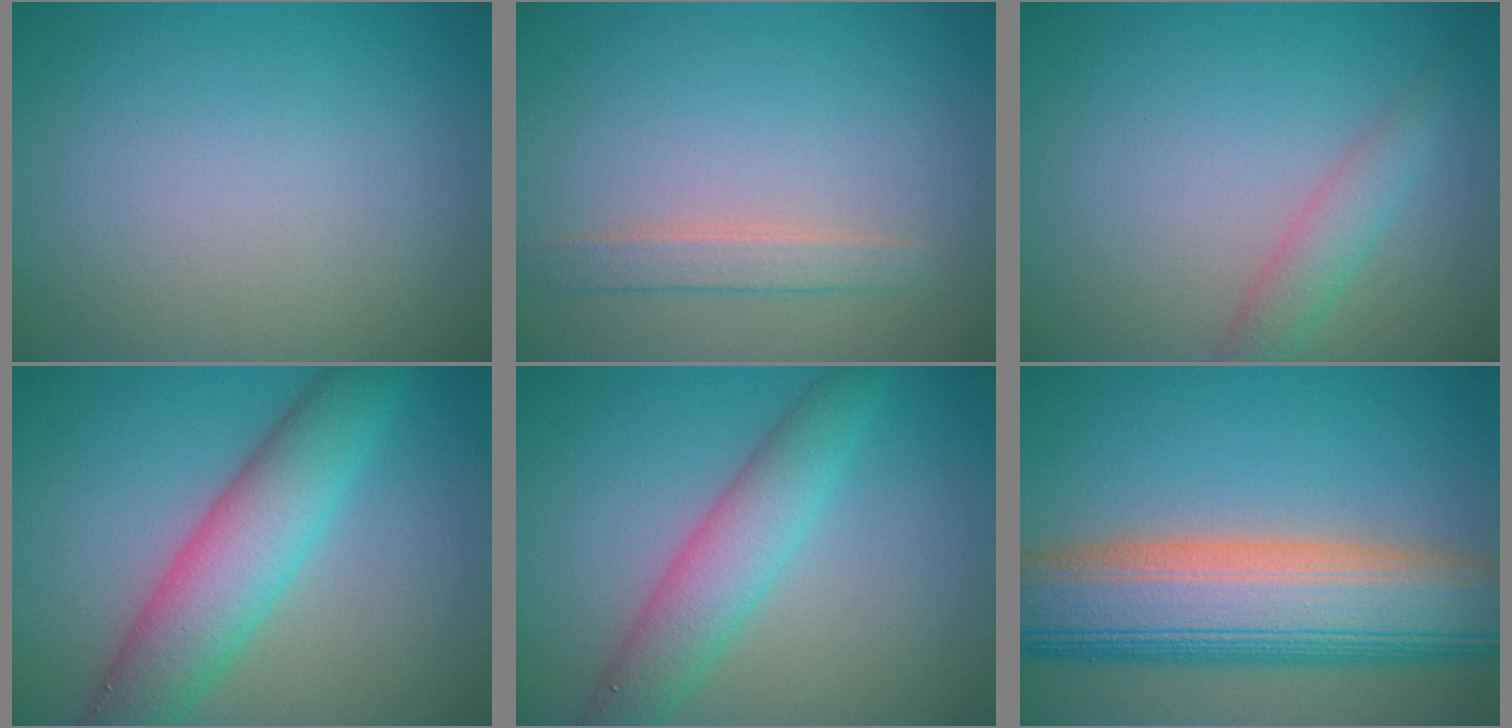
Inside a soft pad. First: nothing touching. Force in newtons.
{"total": 1.9, "press": 1.9, "slide": 0.3}
{"total": 2.3, "press": 2.3, "slide": 0.0}
{"total": 7.1, "press": 7.1, "slide": 0.2}
{"total": 4.8, "press": 4.8, "slide": 0.3}
{"total": 13.0, "press": 13.0, "slide": 0.5}